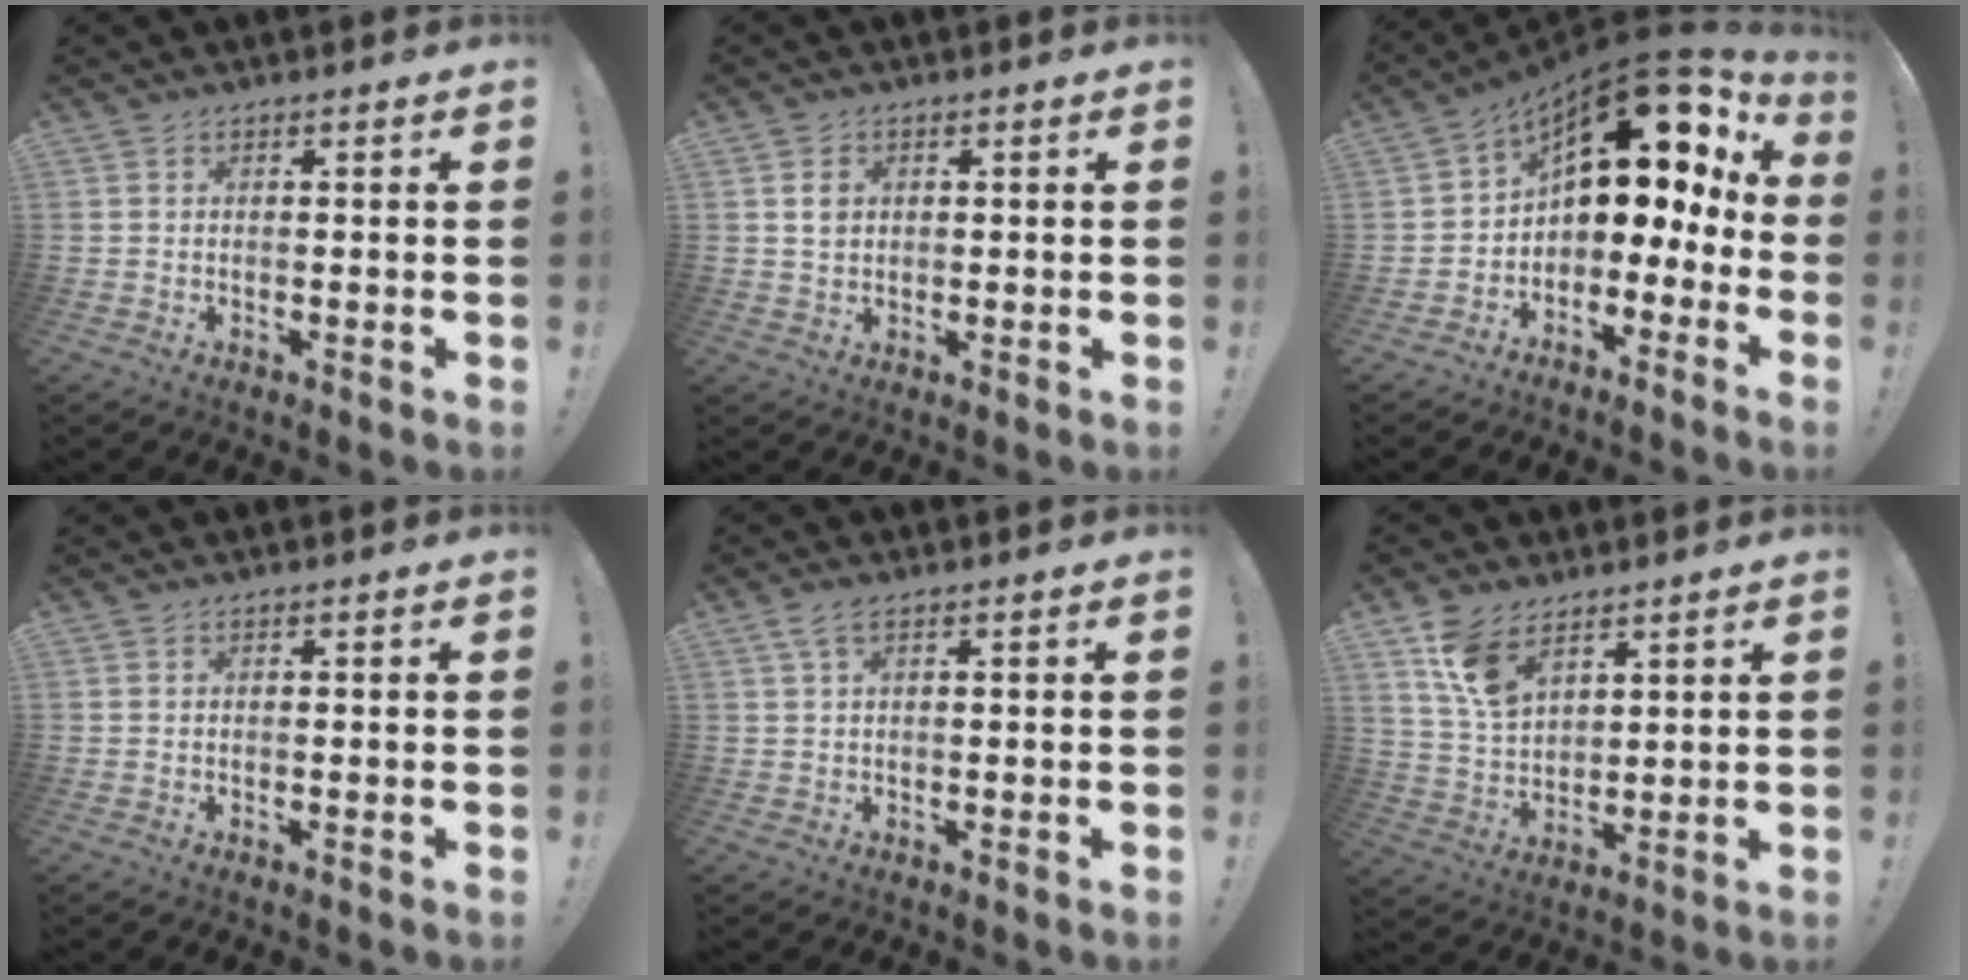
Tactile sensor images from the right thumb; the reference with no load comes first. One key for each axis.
{"total": 3.1, "fx": 0.7, "fy": 2.6, "fz": 1.7, "tx": -0.013, "ty": -0.002, "tz": 0.010}
{"total": 15.3, "fx": 7.5, "fy": 7.9, "fz": 10.8, "tx": -0.152, "ty": -0.060, "tz": 0.137}
{"total": 0.0}
{"total": 3.3, "fx": 1.5, "fy": 1.2, "fz": 2.7, "tx": -0.062, "ty": 0.006, "tz": 0.031}
{"total": 10.5, "fx": 6.9, "fy": 5.7, "fz": 5.5, "tx": -0.098, "ty": -0.032, "tz": 0.135}